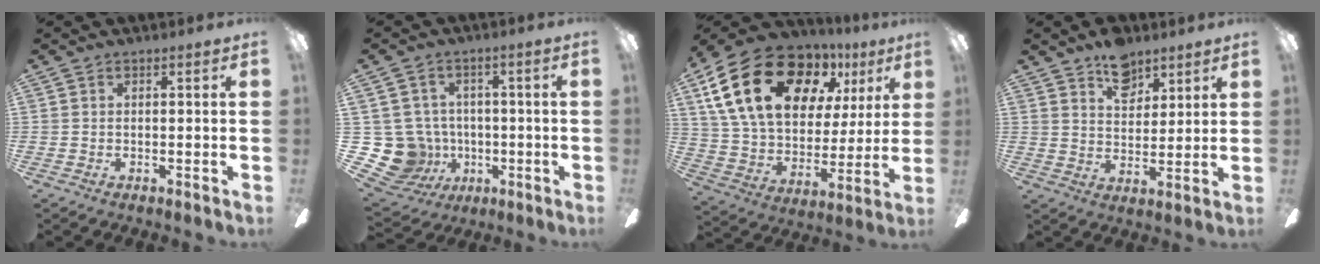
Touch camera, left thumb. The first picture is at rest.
{"total": 12.5, "force": [-1.8, 11.7, 4.1], "torque": [-0.123, 0.008, -0.018]}
{"total": 25.7, "force": [12.2, 15.4, 16.5], "torque": [-0.306, -0.047, 0.221]}
{"total": 9.0, "force": [6.2, 5.3, 3.9], "torque": [-0.047, -0.027, 0.111]}